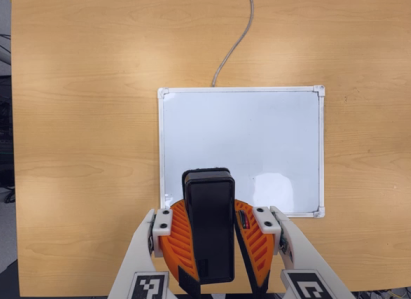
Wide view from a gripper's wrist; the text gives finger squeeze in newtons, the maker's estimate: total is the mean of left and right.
{"total": 12.0, "left": 11.4, "right": 12.5}